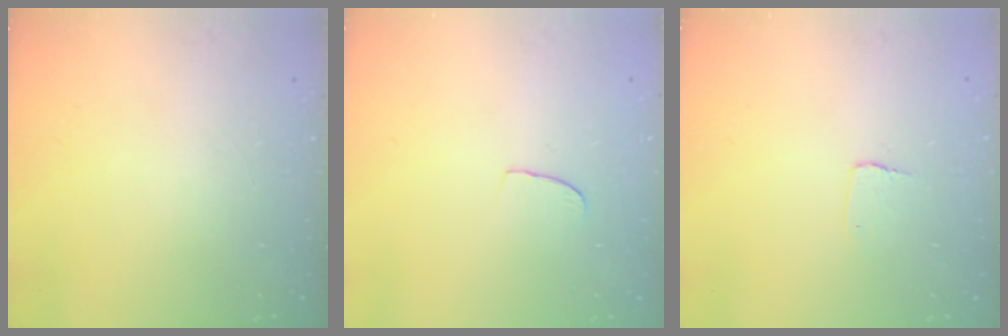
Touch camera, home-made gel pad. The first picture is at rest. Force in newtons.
{"total": 3.7, "press": 3.7, "slide": 0.3}
{"total": 3.2, "press": 3.2, "slide": 0.3}